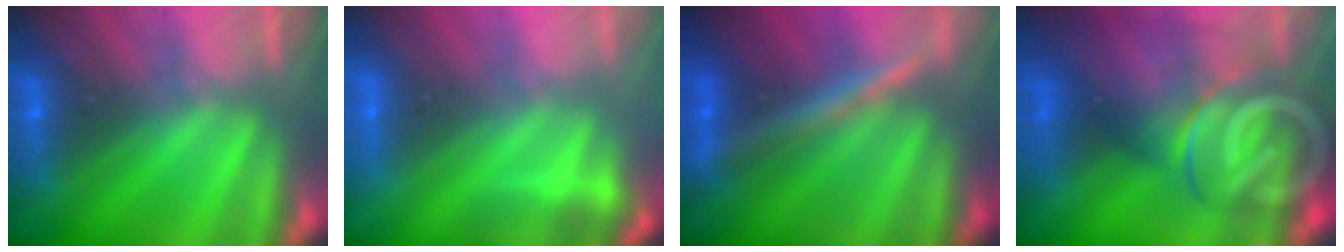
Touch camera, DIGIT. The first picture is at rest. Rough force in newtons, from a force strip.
{"total": 2.9}
{"total": 2.4}
{"total": 10.8}